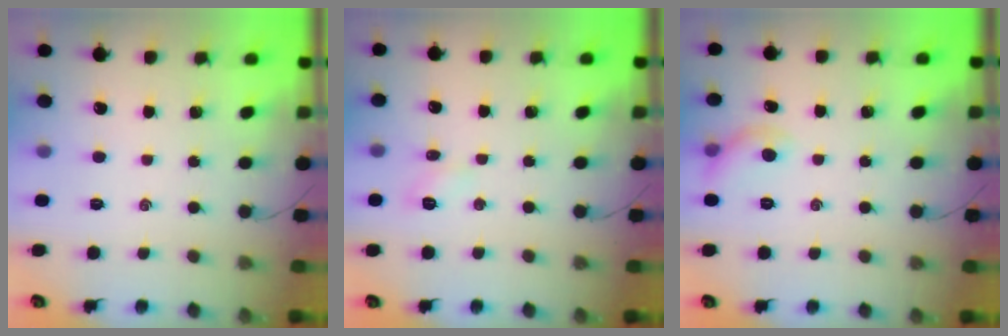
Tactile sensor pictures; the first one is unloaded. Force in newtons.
{"total": 3.9, "press": 3.6, "slide": 1.3}
{"total": 6.3, "press": 6.2, "slide": 1.1}